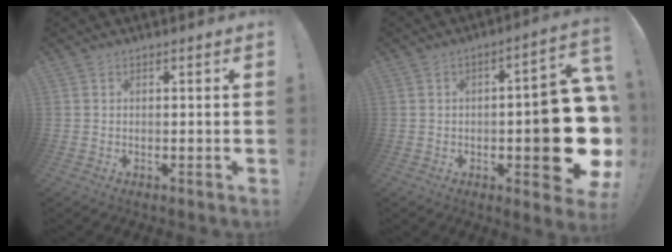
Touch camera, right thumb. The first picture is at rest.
{"total": 17.7, "force": [-3.4, 5.9, 16.4], "torque": [-0.191, 0.008, -0.043]}